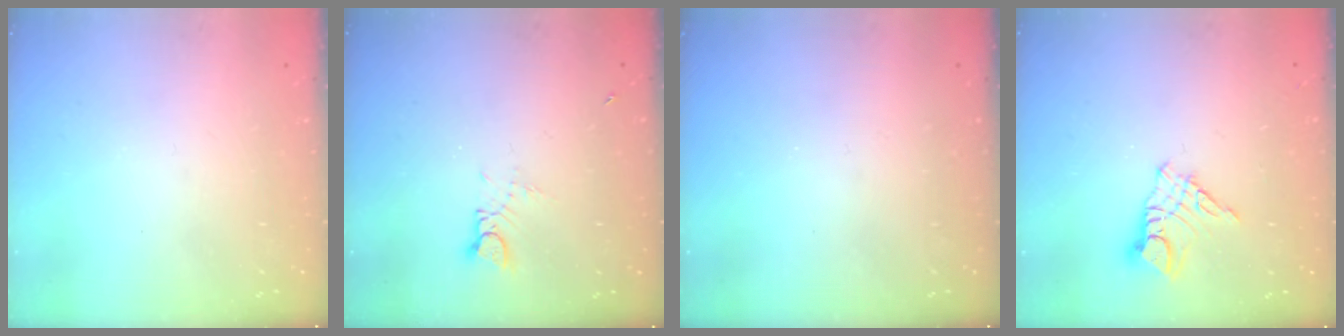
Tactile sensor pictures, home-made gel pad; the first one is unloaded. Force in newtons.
{"total": 3.0, "press": 2.9, "slide": 0.3}
{"total": 0.0}
{"total": 8.0, "press": 8.0, "slide": 0.7}